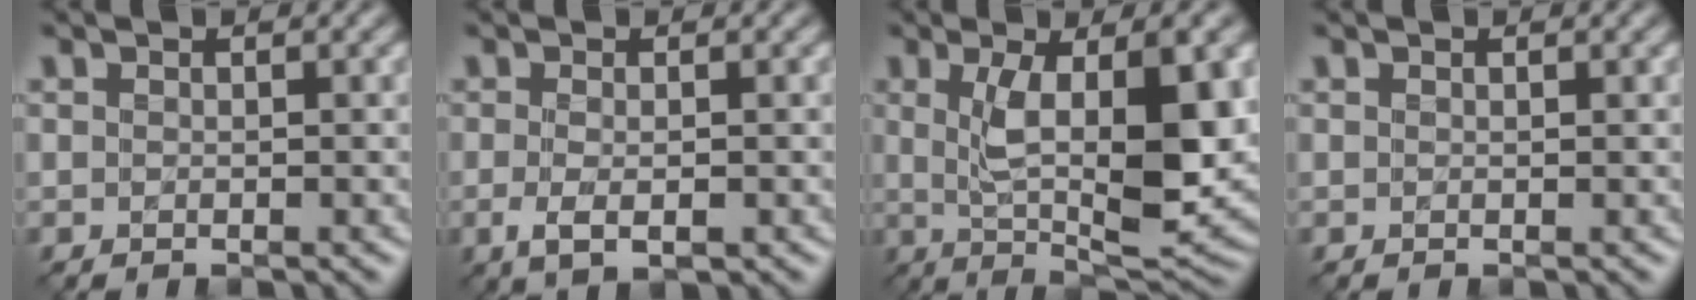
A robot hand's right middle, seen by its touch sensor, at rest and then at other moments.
{"total": 2.6, "force": [-0.6, 1.0, 2.3], "torque": [-0.048, -0.009, -0.010]}
{"total": 10.3, "force": [1.1, 4.0, 9.4], "torque": [-0.152, -0.001, 0.021]}
{"total": 0.0}